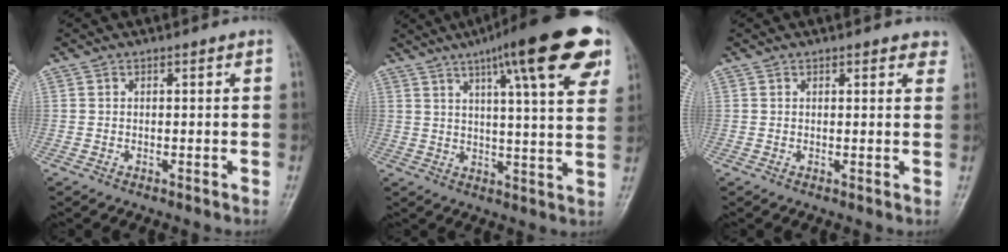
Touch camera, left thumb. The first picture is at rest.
{"total": 20.0, "force": [10.4, 4.0, 16.5], "torque": [-0.219, -0.016, 0.142]}
{"total": 2.7, "force": [2.0, 1.2, 1.5], "torque": [0.004, -0.003, 0.018]}